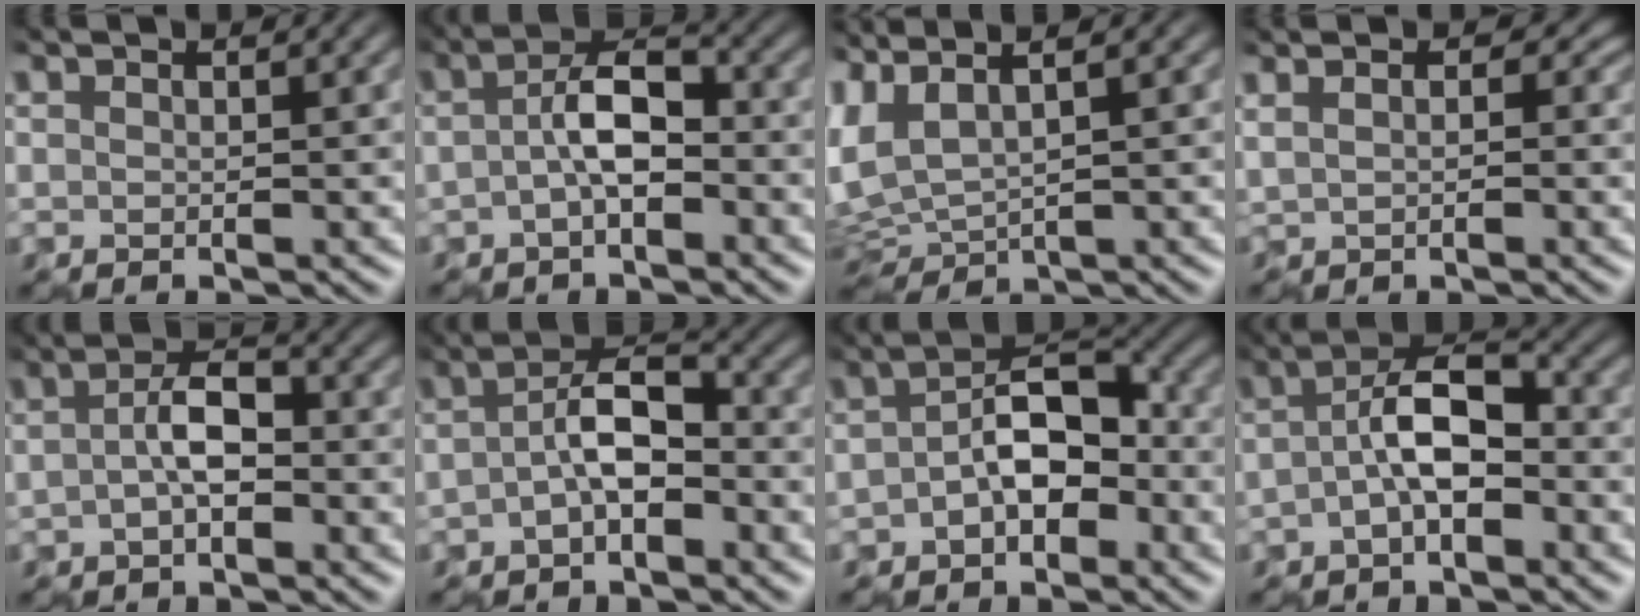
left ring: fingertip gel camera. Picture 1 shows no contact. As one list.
[{"total": 3.9, "force": [-0.6, 1.9, 3.4], "torque": [-0.062, 0.014, -0.020]}, {"total": 3.9, "force": [2.0, 1.5, 3.0], "torque": [-0.085, 0.014, 0.041]}, {"total": 5.9, "force": [2.6, 3.9, 3.6], "torque": [-0.046, 0.035, 0.022]}, {"total": 3.0, "force": [-0.5, 1.5, 2.6], "torque": [-0.053, 0.010, -0.017]}, {"total": 4.3, "force": [-0.9, 2.1, 3.6], "torque": [-0.063, 0.013, -0.026]}, {"total": 5.7, "force": [-1.0, 3.4, 4.4], "torque": [-0.069, 0.015, -0.026]}, {"total": 5.0, "force": [-0.7, 2.5, 4.3], "torque": [-0.077, 0.014, -0.024]}]